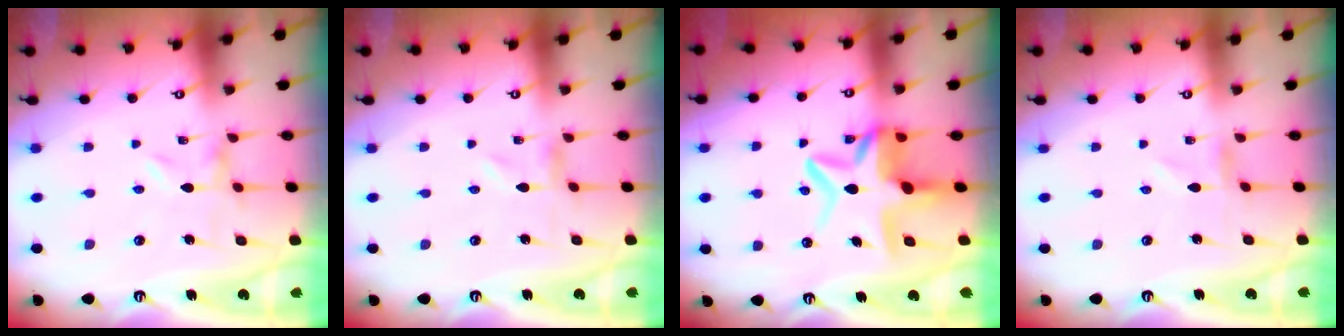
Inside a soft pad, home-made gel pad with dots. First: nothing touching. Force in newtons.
{"total": 0.0}
{"total": 12.1, "press": 11.9, "slide": 1.8}
{"total": 0.0}